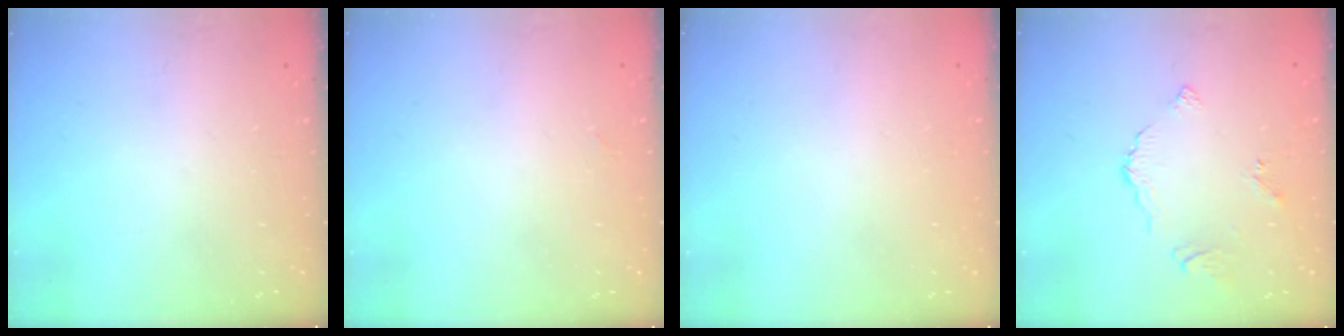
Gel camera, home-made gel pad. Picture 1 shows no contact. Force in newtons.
{"total": 2.0, "press": 2.0, "slide": 0.2}
{"total": 1.9, "press": 1.9, "slide": 0.1}
{"total": 4.3, "press": 4.3, "slide": 0.1}